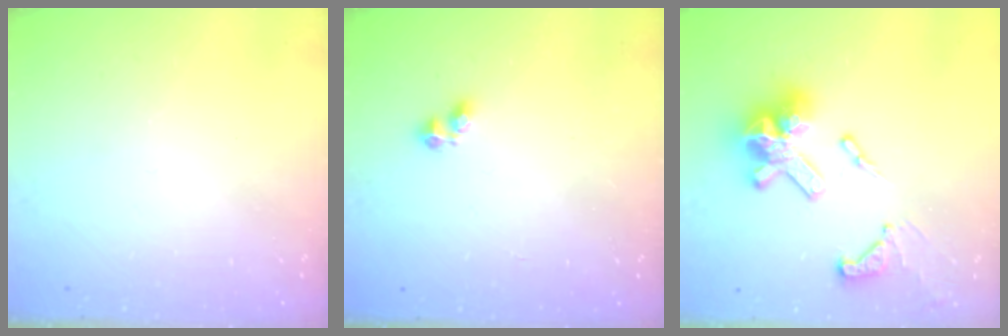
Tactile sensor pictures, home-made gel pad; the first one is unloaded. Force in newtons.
{"total": 2.8, "press": 2.7, "slide": 0.5}
{"total": 18.8, "press": 18.8, "slide": 1.6}